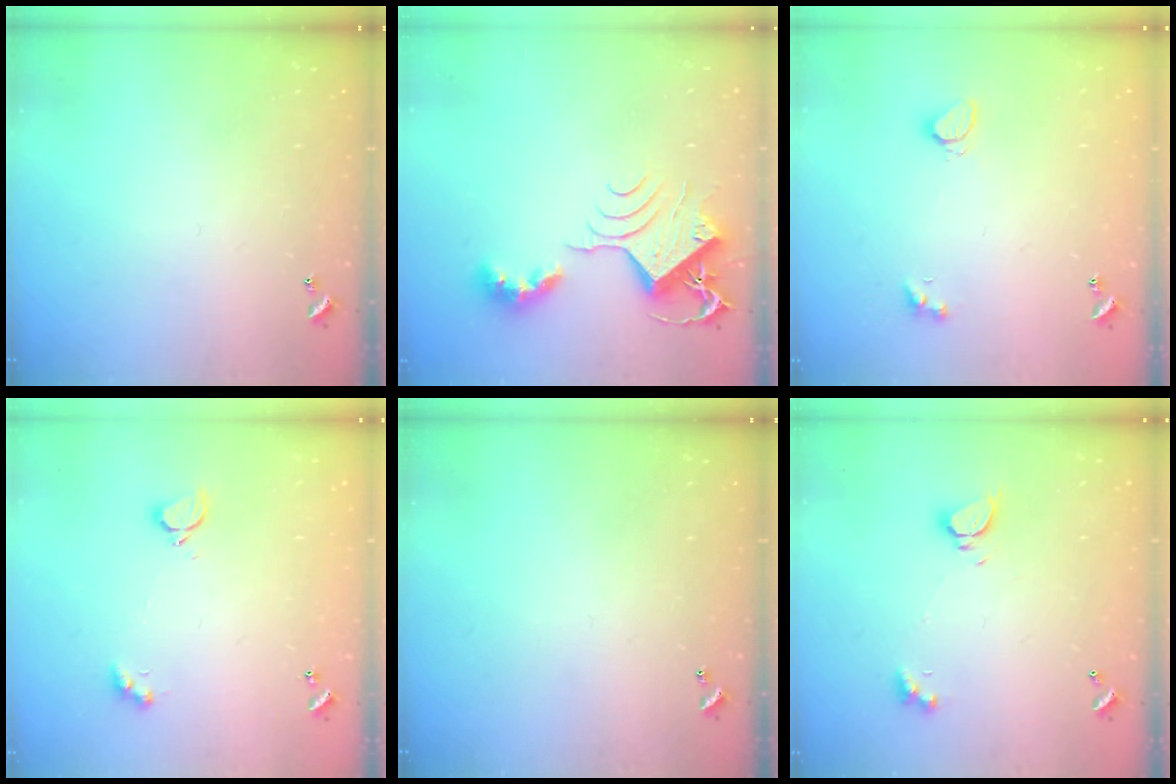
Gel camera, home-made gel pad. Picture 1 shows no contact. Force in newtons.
{"total": 10.1, "press": 10.0, "slide": 1.5}
{"total": 2.1, "press": 2.0, "slide": 0.6}
{"total": 2.9, "press": 2.9, "slide": 0.6}
{"total": 0.0}
{"total": 4.6, "press": 4.5, "slide": 0.5}